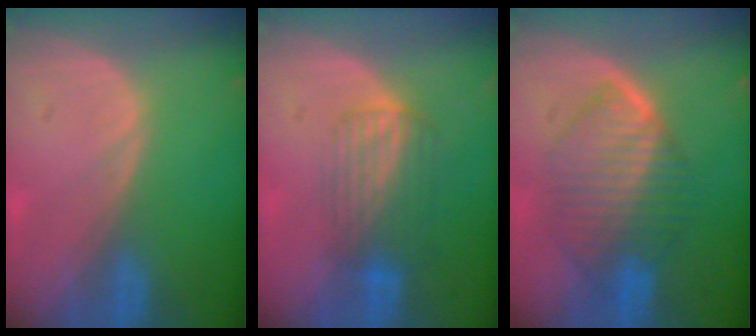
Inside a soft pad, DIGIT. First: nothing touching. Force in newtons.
{"total": 6.8, "press": 5.7, "slide": 3.7}
{"total": 8.1, "press": 8.1, "slide": 0.4}